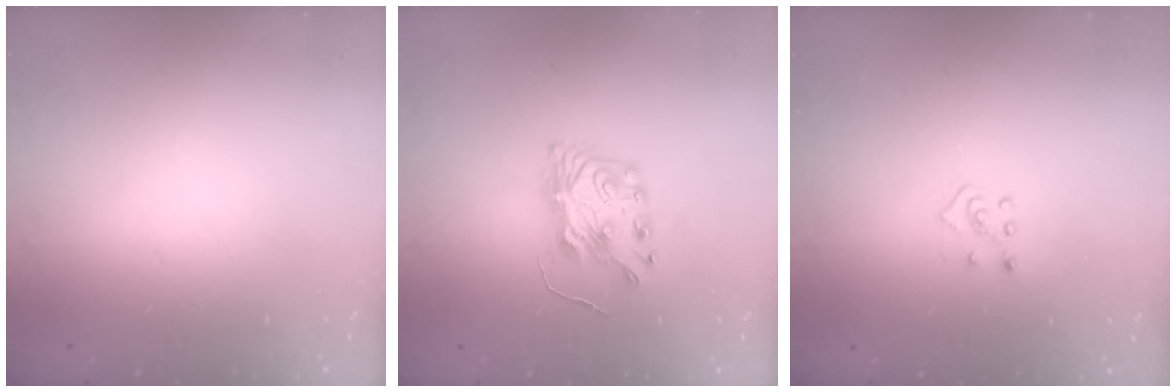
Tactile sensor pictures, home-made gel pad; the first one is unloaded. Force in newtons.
{"total": 8.5, "press": 8.4, "slide": 0.4}
{"total": 2.3, "press": 2.3, "slide": 0.5}